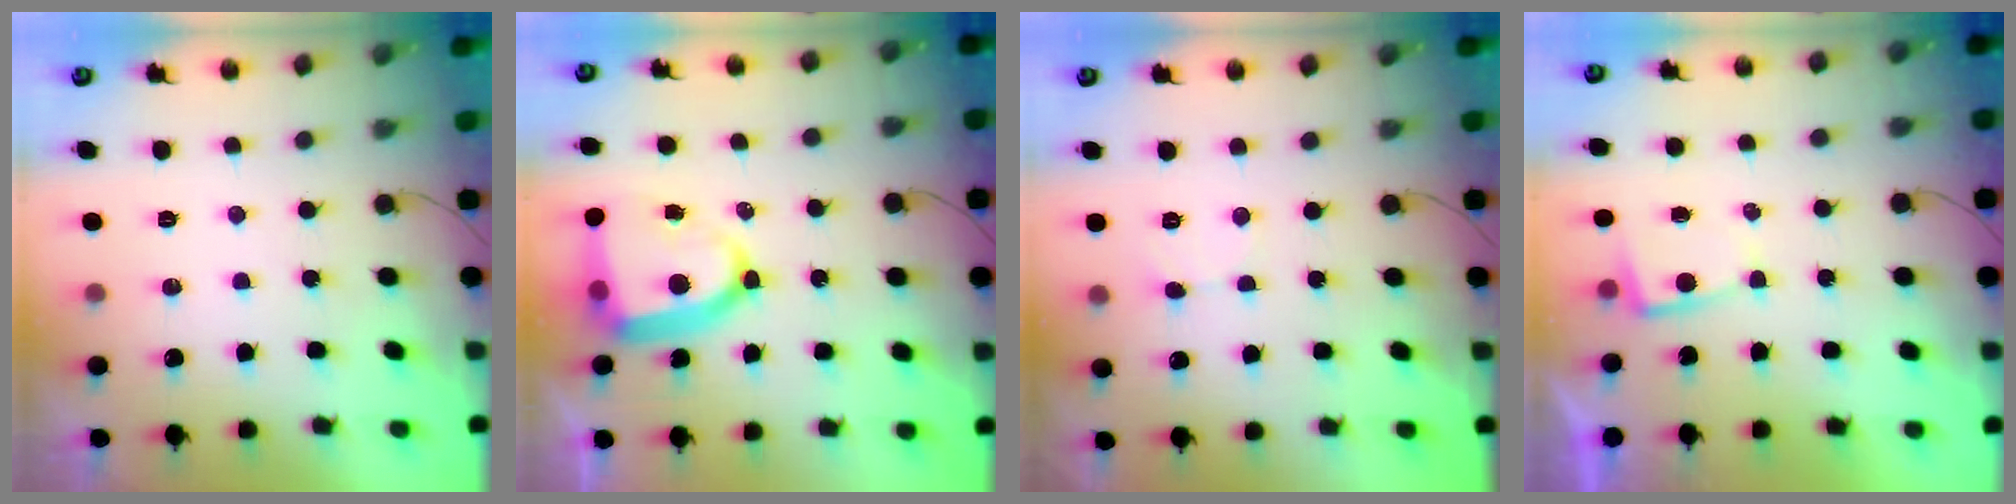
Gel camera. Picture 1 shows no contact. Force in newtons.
{"total": 14.2, "press": 14.1, "slide": 1.7}
{"total": 1.9, "press": 1.9, "slide": 0.2}
{"total": 2.3, "press": 2.2, "slide": 0.4}